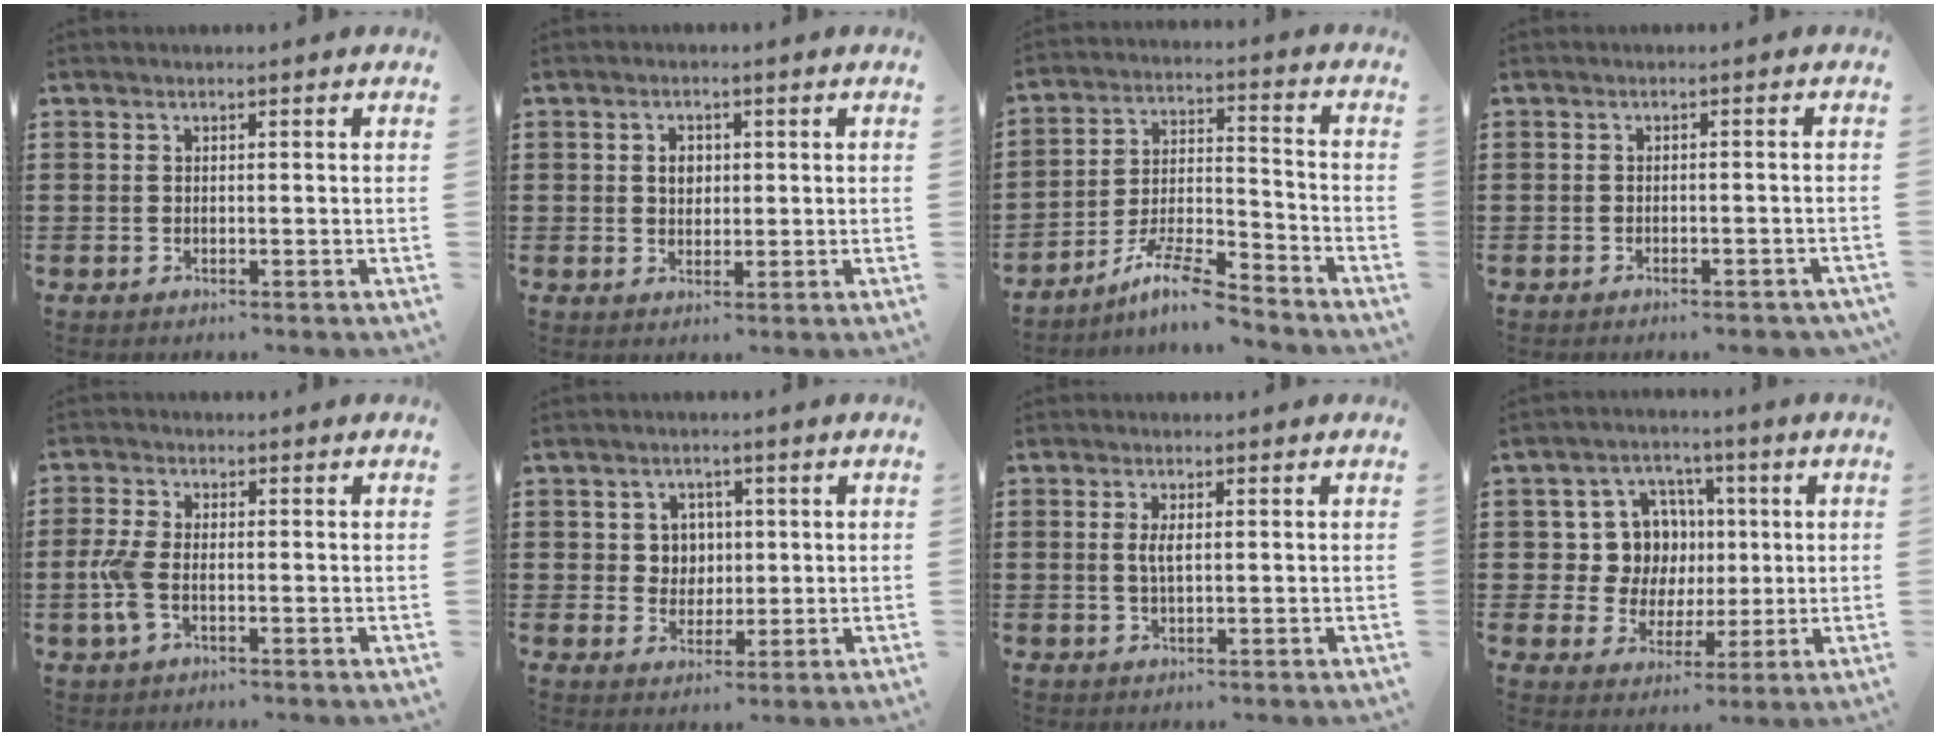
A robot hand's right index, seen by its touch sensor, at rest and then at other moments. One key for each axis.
{"total": 2.4, "fx": 0.4, "fy": 1.8, "fz": 1.6, "tx": -0.036, "ty": 0.009, "tz": 0.007}
{"total": 9.2, "fx": -7.8, "fy": 1.2, "fz": 4.8, "tx": -0.086, "ty": 0.016, "tz": -0.149}
{"total": 1.3, "fx": -1.1, "fy": 0.0, "fz": 0.6, "tx": -0.015, "ty": -0.004, "tz": -0.021}
{"total": 4.4, "fx": -0.8, "fy": 2.1, "fz": 3.7, "tx": -0.095, "ty": -0.006, "tz": -0.020}
{"total": 3.7, "fx": 0.9, "fy": 3.5, "fz": 1.0, "tx": -0.038, "ty": 0.010, "tz": 0.015}
{"total": 2.2, "fx": 0.3, "fy": 0.5, "fz": 2.1, "tx": -0.042, "ty": 0.000, "tz": 0.003}
{"total": 9.4, "fx": 1.5, "fy": 8.6, "fz": 3.6, "tx": -0.093, "ty": 0.015, "tz": 0.035}